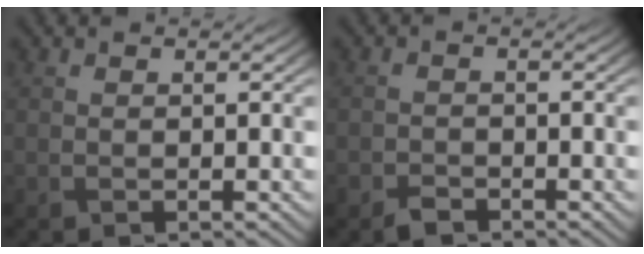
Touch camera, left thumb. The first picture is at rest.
{"total": 1.9, "force": [-1.5, 1.0, 0.7], "torque": [-0.013, -0.001, -0.033]}